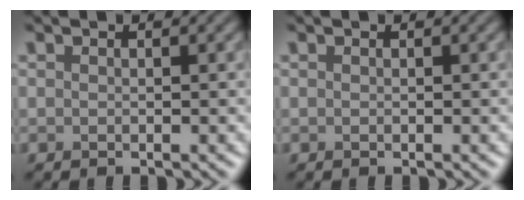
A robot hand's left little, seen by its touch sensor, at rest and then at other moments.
{"total": 0.0}